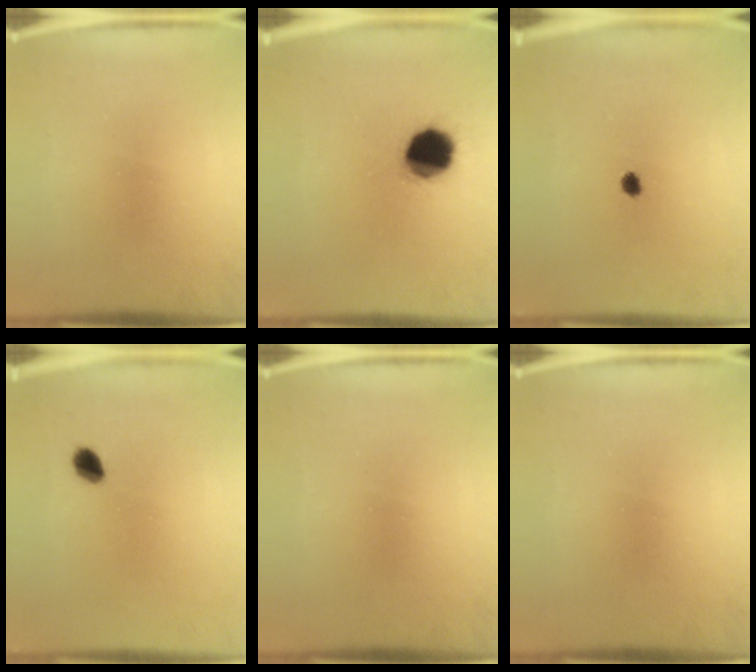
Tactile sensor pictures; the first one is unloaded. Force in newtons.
{"total": 12.9}
{"total": 1.8}
{"total": 2.9}
{"total": 0.0}
{"total": 0.0}